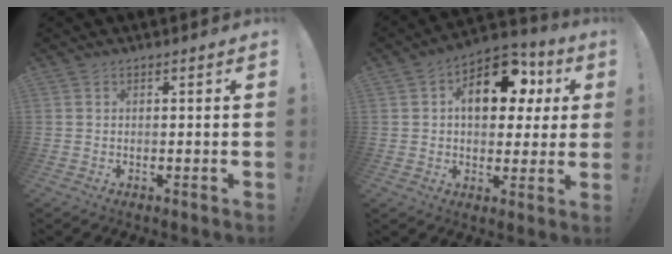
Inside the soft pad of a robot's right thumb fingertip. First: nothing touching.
{"total": 16.4, "force": [5.3, 10.2, 11.6], "torque": [-0.164, -0.010, 0.093]}